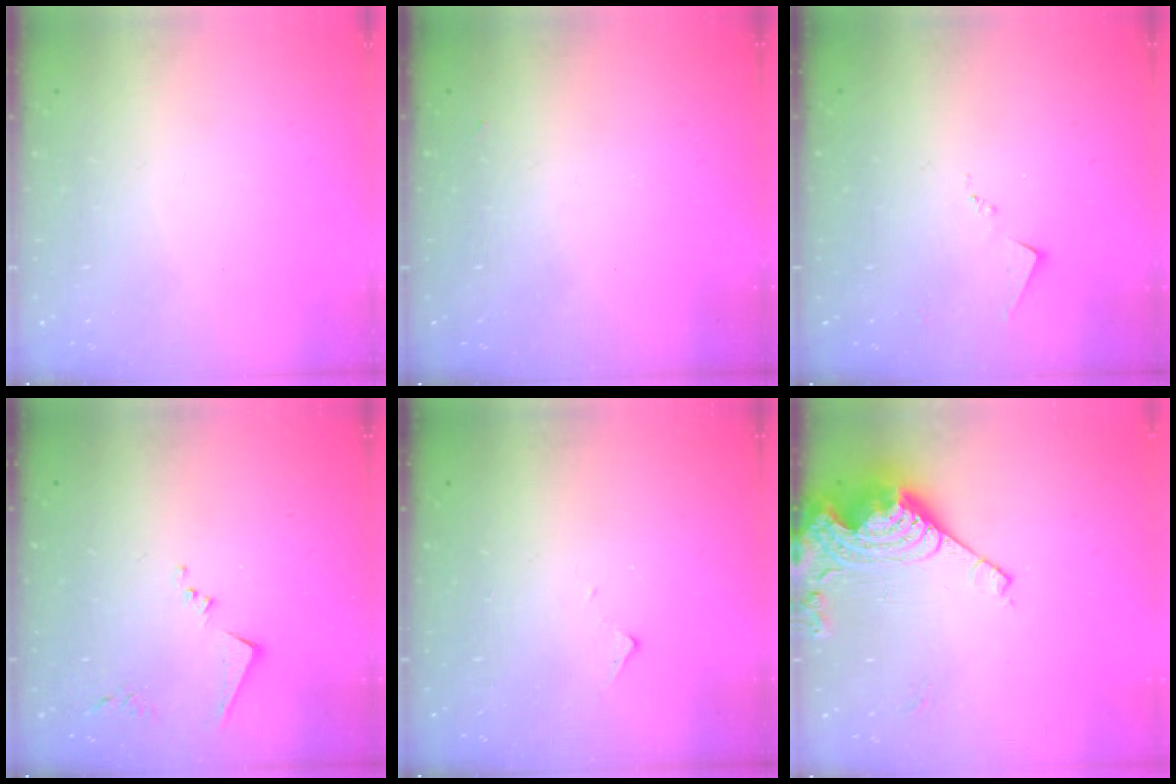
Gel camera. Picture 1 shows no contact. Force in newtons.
{"total": 1.3, "press": 1.3, "slide": 0.3}
{"total": 6.5, "press": 6.5, "slide": 0.5}
{"total": 8.0, "press": 8.0, "slide": 0.1}
{"total": 6.2, "press": 6.2, "slide": 0.4}
{"total": 12.7, "press": 12.7, "slide": 1.0}